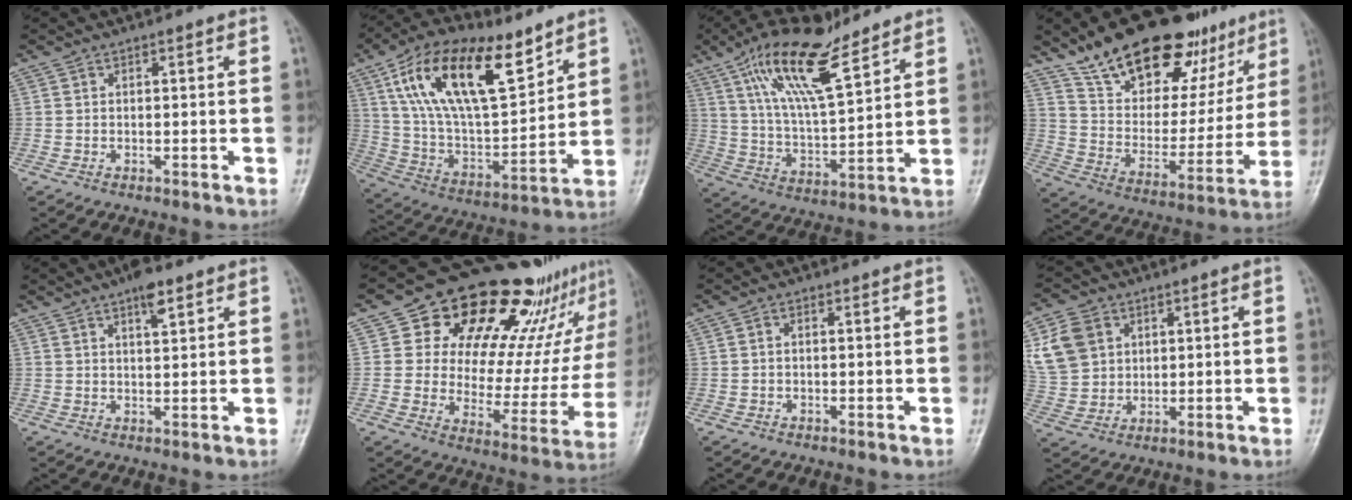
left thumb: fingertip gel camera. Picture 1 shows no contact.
{"total": 23.7, "force": [12.2, 10.5, 17.5], "torque": [-0.292, -0.034, 0.227]}
{"total": 16.4, "force": [10.4, 5.2, 11.5], "torque": [-0.195, -0.040, 0.198]}
{"total": 26.2, "force": [17.6, 12.5, 14.8], "torque": [-0.176, -0.056, 0.283]}
{"total": 4.6, "force": [2.8, 1.5, 3.3], "torque": [-0.044, -0.009, 0.043]}
{"total": 25.7, "force": [16.8, 12.8, 14.6], "torque": [-0.164, -0.057, 0.235]}
{"total": 1.0, "force": [0.0, 0.6, 0.8], "torque": [-0.009, 0.004, -0.003]}
{"total": 10.3, "force": [3.4, 8.3, 5.0], "torque": [-0.083, -0.004, 0.071]}